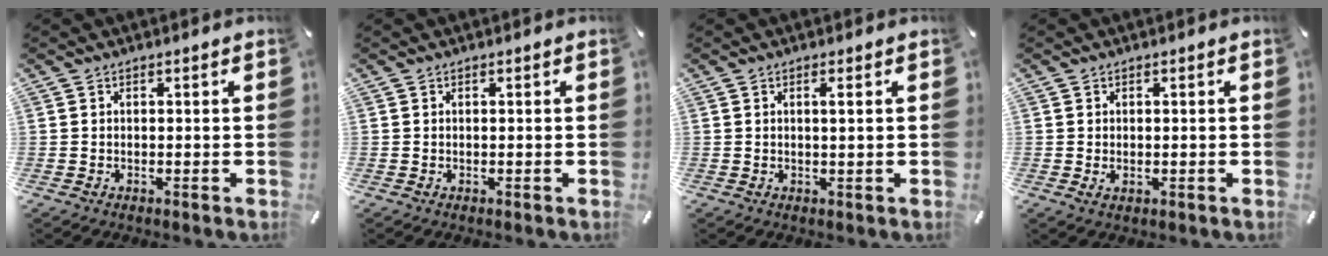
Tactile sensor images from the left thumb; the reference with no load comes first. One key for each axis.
{"total": 0.0}
{"total": 1.7, "fx": 0.5, "fy": 0.0, "fz": 1.7, "tx": -0.033, "ty": -0.002, "tz": 0.007}
{"total": 0.9, "fx": 0.0, "fy": 0.7, "fz": 0.5, "tx": -0.003, "ty": -0.001, "tz": -0.002}